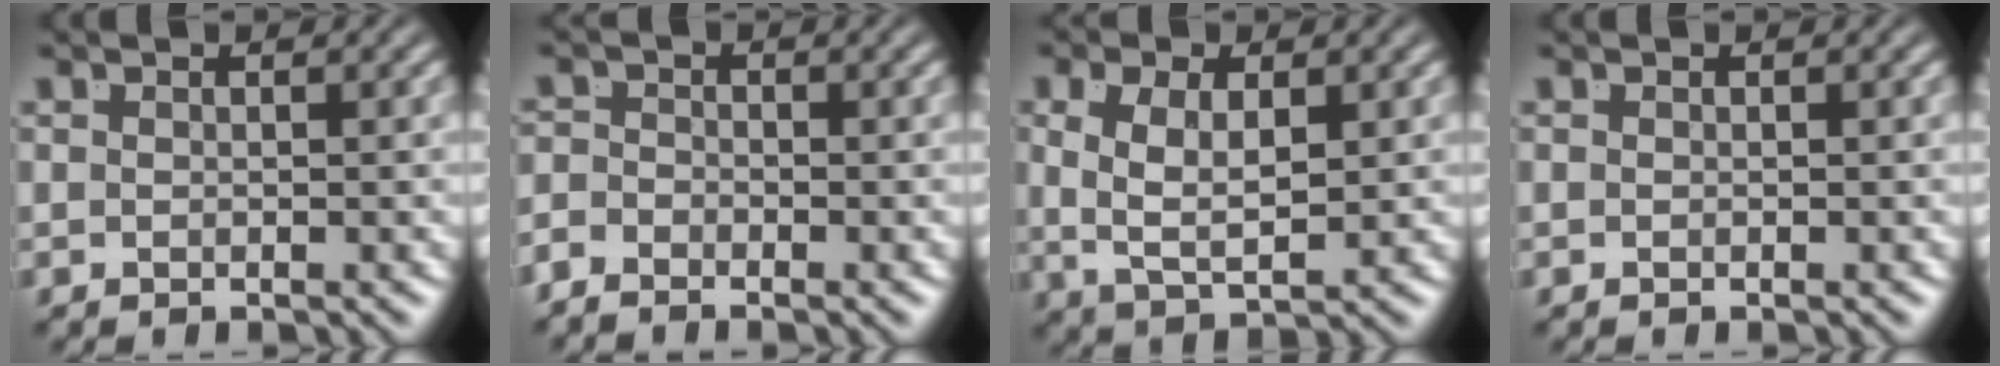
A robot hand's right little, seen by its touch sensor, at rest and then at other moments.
{"total": 1.6, "force": [-1.6, 0.2, 0.1], "torque": [0.000, -0.015, -0.026]}
{"total": 5.2, "force": [0.3, 3.3, 4.0], "torque": [-0.087, -0.016, 0.013]}
{"total": 0.0}